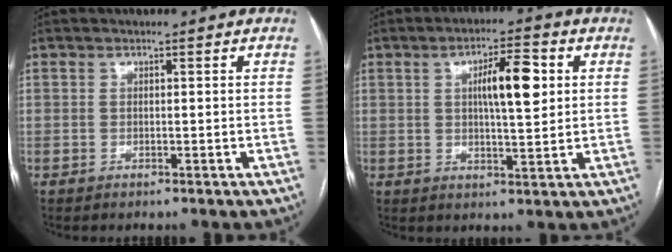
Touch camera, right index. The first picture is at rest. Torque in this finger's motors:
{"motor_torque": [0.53, 0.28, 0.18, 0.10]}